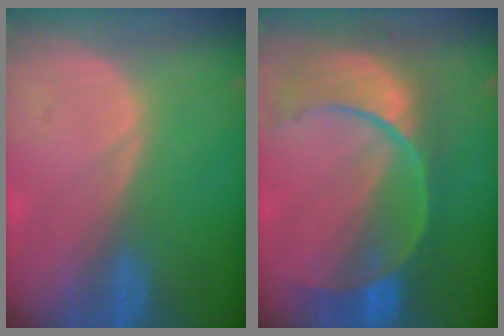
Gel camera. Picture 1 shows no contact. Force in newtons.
{"total": 11.0, "press": 9.3, "slide": 6.0}